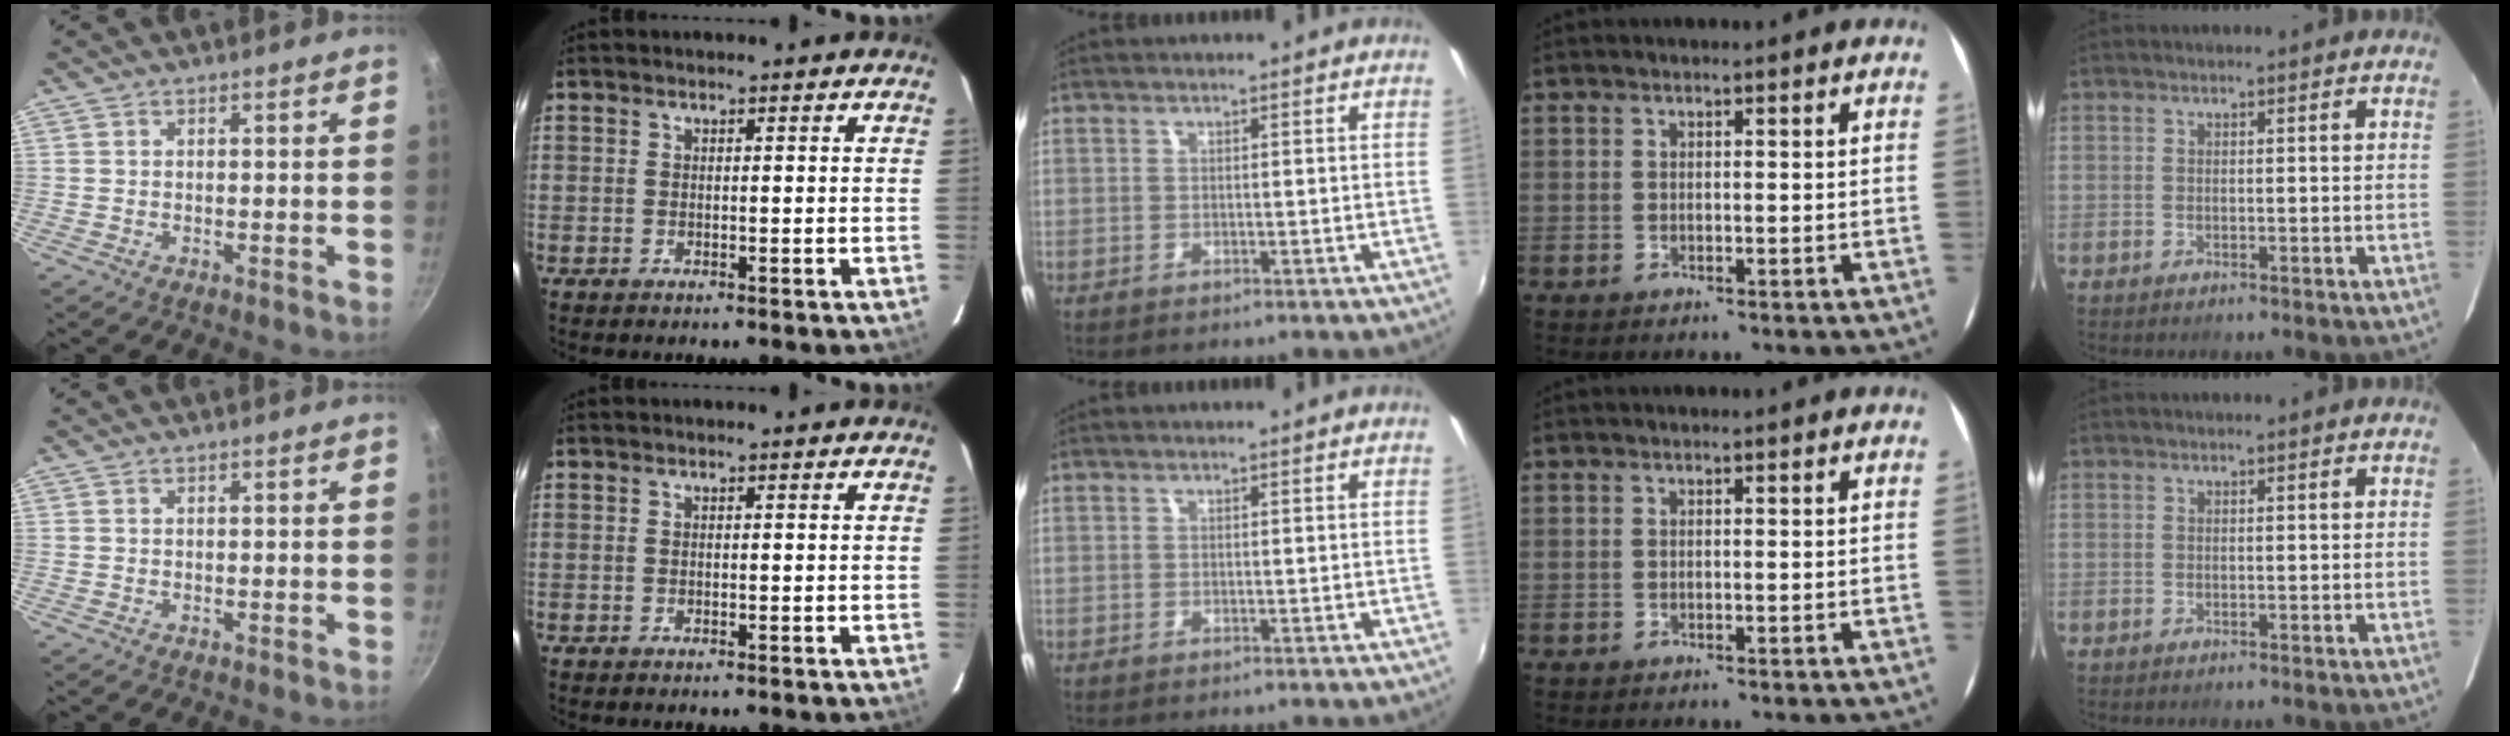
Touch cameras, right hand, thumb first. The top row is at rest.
{}